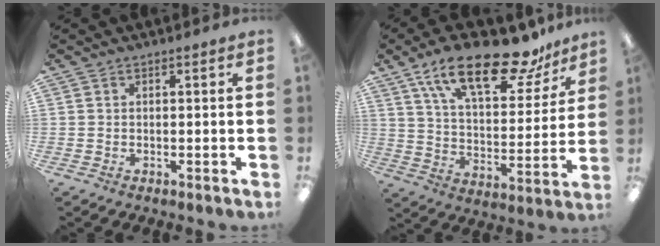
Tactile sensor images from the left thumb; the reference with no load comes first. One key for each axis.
{"total": 22.5, "fx": 15.7, "fy": 8.1, "fz": 13.9, "tx": -0.223, "ty": -0.093, "tz": 0.265}